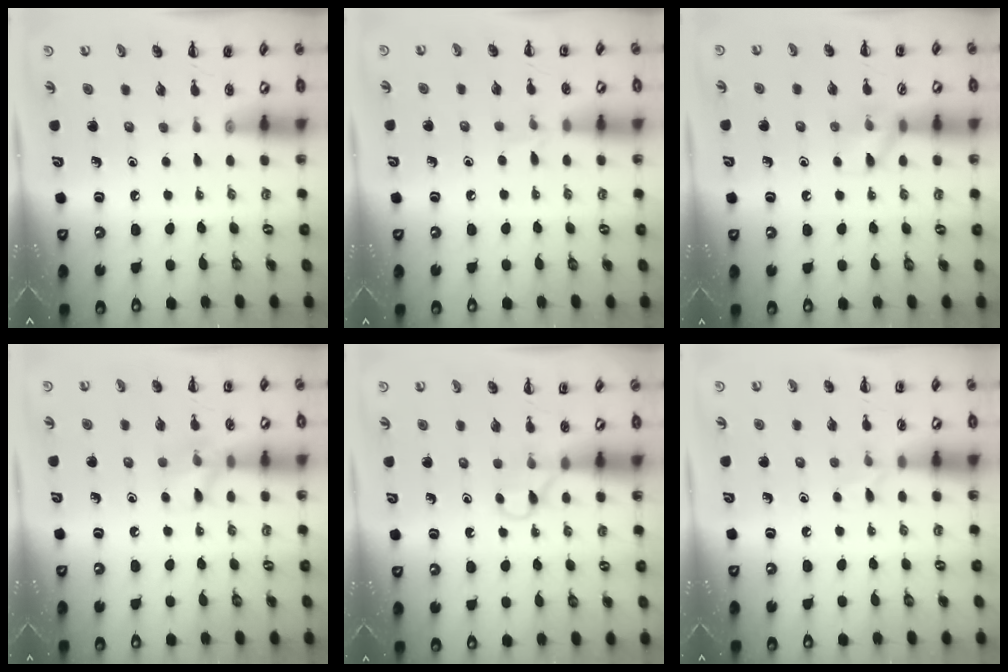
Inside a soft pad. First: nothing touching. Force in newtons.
{"total": 4.8, "press": 4.5, "slide": 1.6}
{"total": 6.9, "press": 6.8, "slide": 0.9}
{"total": 8.4, "press": 8.3, "slide": 1.4}
{"total": 2.9, "press": 2.8, "slide": 1.0}
{"total": 5.6, "press": 5.3, "slide": 1.8}